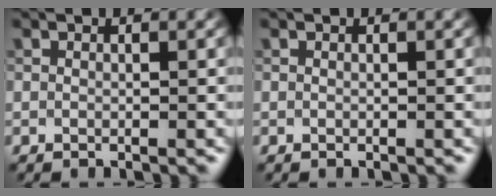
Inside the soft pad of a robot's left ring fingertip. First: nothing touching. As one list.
[{"total": 0.0}]